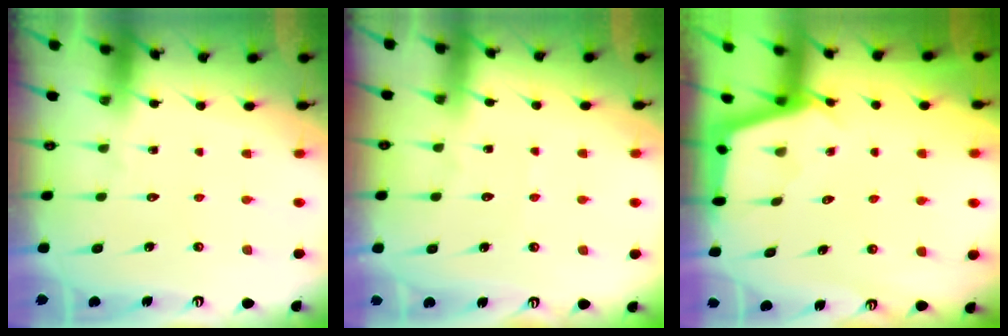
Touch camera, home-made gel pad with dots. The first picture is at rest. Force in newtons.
{"total": 2.9, "press": 2.9, "slide": 0.4}
{"total": 2.8, "press": 2.7, "slide": 0.3}